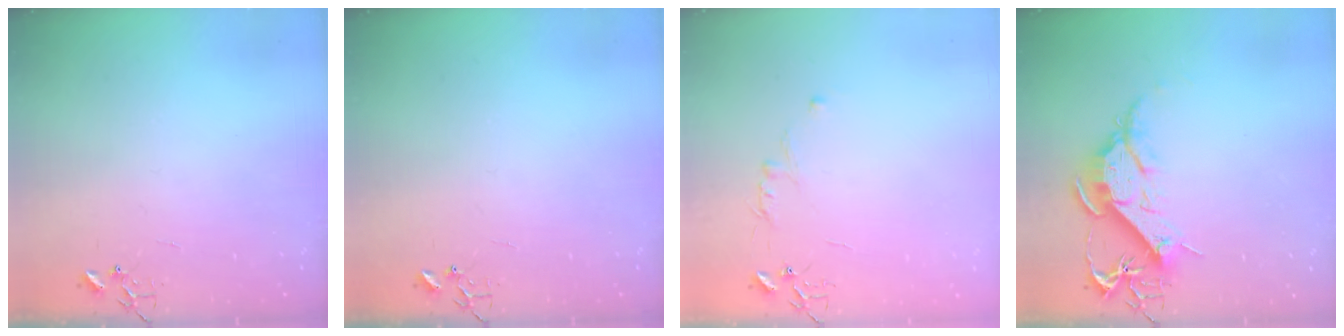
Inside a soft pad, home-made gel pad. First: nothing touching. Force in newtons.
{"total": 0.0}
{"total": 5.5, "press": 5.5, "slide": 0.6}
{"total": 12.5, "press": 12.4, "slide": 1.3}